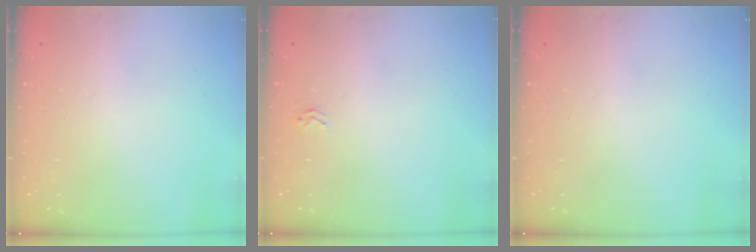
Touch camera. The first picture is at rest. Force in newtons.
{"total": 1.6, "press": 1.6, "slide": 0.2}
{"total": 0.0}